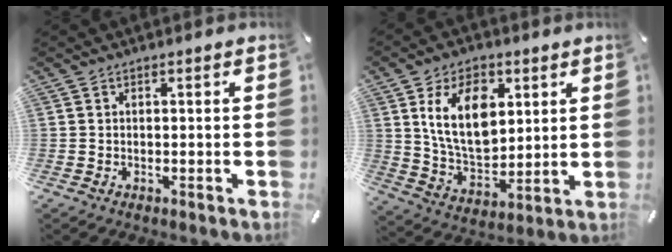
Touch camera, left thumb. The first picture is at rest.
{"total": 15.0, "force": [5.5, 9.8, 10.0], "torque": [-0.196, -0.011, 0.097]}